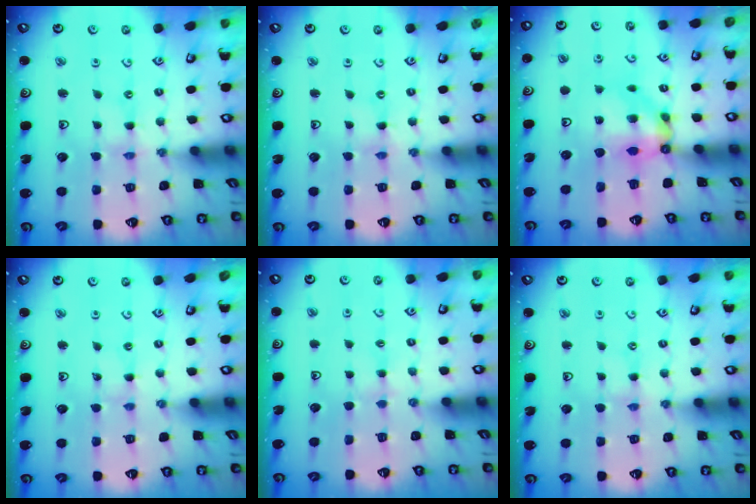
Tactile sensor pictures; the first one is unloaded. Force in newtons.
{"total": 0.0}
{"total": 7.5, "press": 7.5, "slide": 0.5}
{"total": 0.6, "press": 0.6, "slide": 0.1}
{"total": 1.9, "press": 1.9, "slide": 0.3}
{"total": 1.2, "press": 1.2, "slide": 0.3}